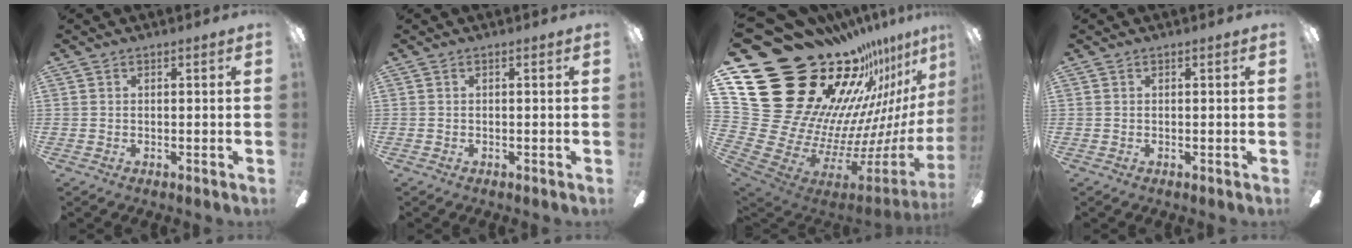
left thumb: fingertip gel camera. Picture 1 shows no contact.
{"total": 0.0}
{"total": 30.4, "force": [19.9, 17.5, 14.8], "torque": [-0.160, -0.265, 0.463]}
{"total": 0.0}